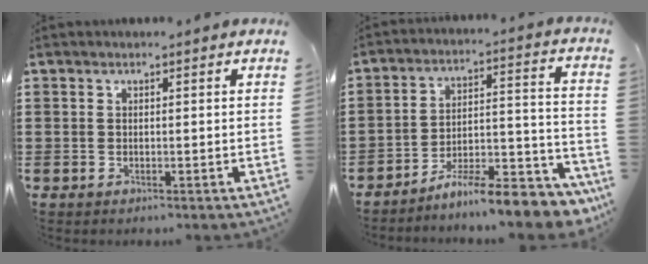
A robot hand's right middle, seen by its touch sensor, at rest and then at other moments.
{"total": 9.7, "force": [-8.9, 0.5, 3.9], "torque": [-0.049, 0.015, -0.170]}